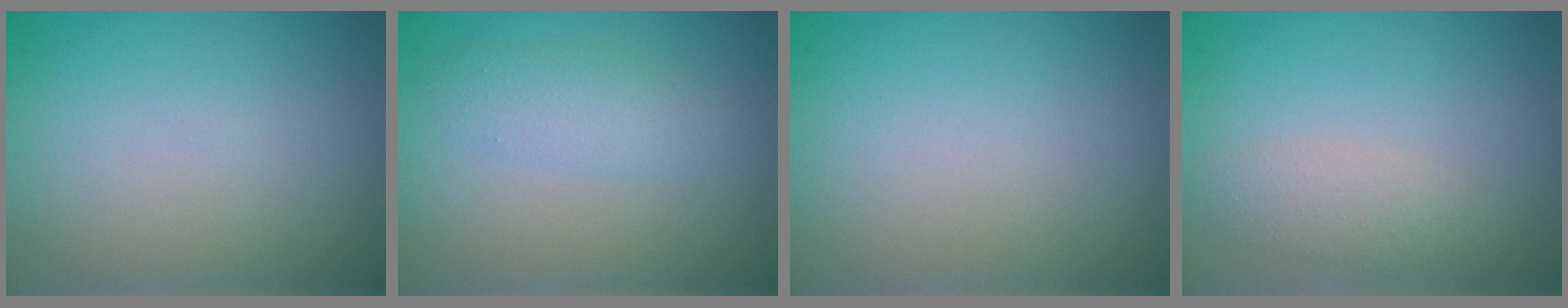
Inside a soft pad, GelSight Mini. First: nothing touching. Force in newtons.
{"total": 2.3, "press": 2.3, "slide": 0.1}
{"total": 0.0}
{"total": 2.1, "press": 2.0, "slide": 0.1}